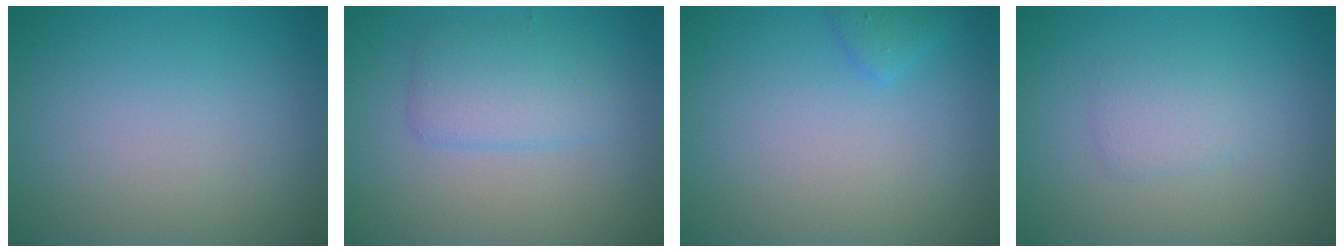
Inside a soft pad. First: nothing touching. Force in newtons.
{"total": 2.9, "press": 2.9, "slide": 0.2}
{"total": 1.2, "press": 1.2, "slide": 0.1}
{"total": 1.5, "press": 1.5, "slide": 0.1}